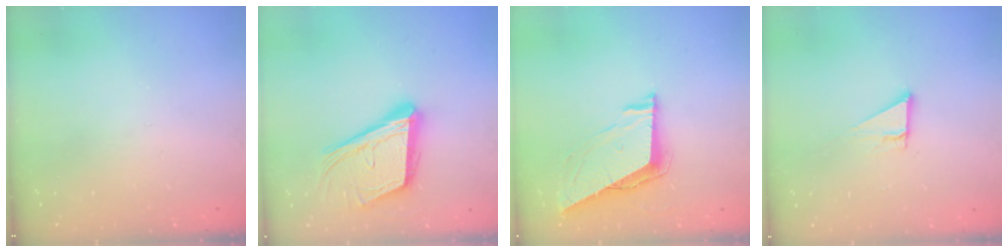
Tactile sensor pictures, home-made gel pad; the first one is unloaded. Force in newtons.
{"total": 17.4, "press": 17.0, "slide": 3.7}
{"total": 7.1, "press": 7.1, "slide": 0.2}
{"total": 3.1, "press": 3.1, "slide": 0.2}